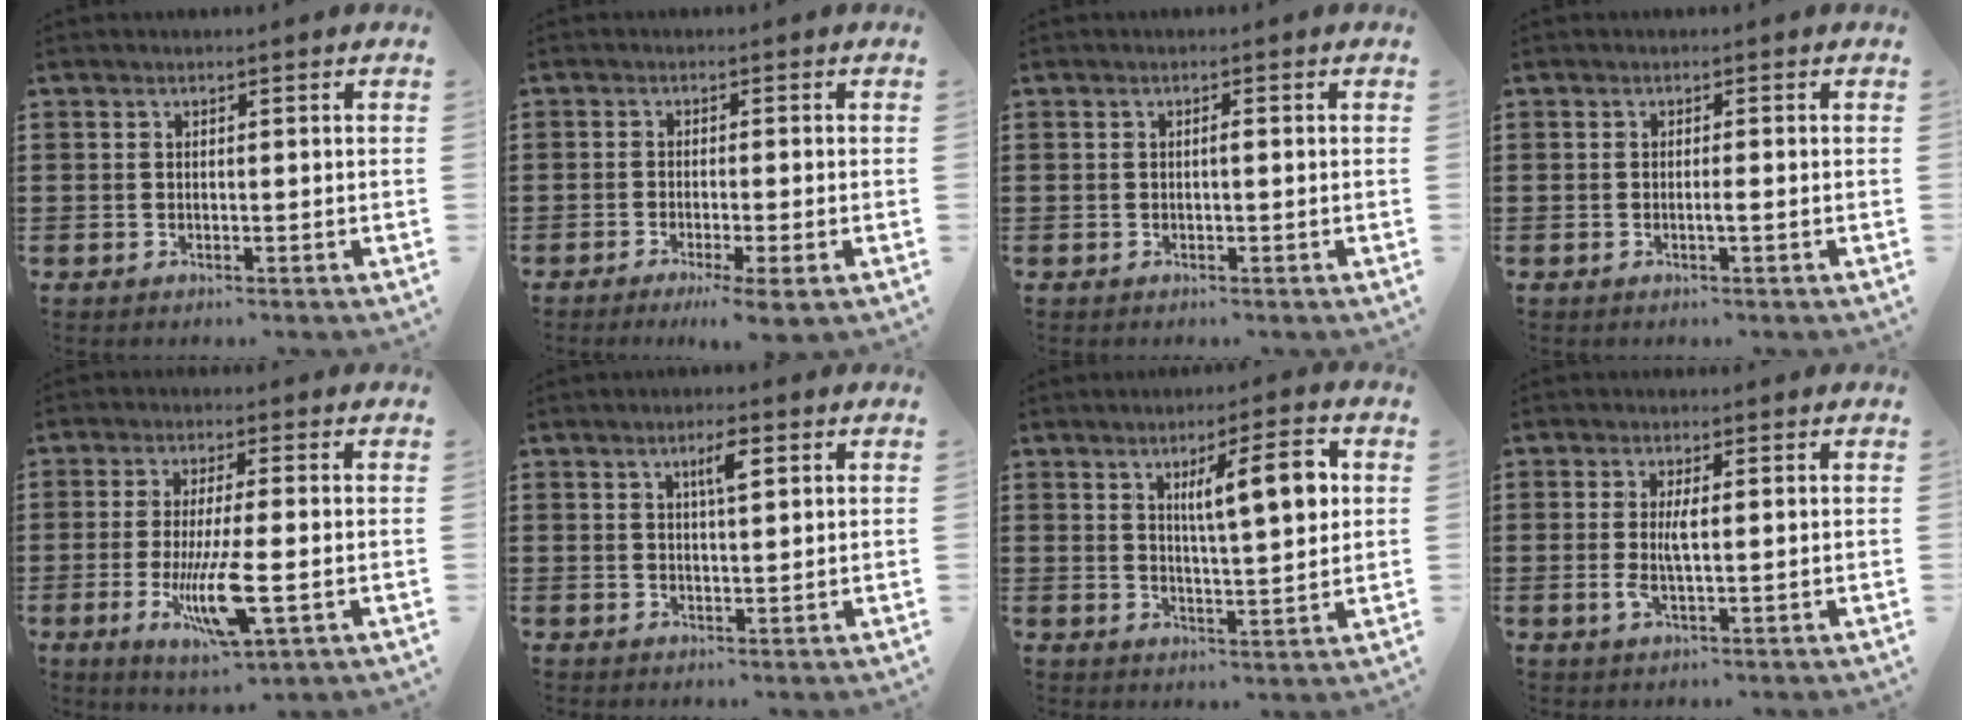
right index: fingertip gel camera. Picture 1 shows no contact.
{"total": 2.6, "force": [-1.8, -0.4, 1.8], "torque": [-0.029, -0.006, -0.031]}
{"total": 0.7, "force": [-0.1, 0.1, 0.7], "torque": [-0.013, -0.003, -0.001]}
{"total": 1.0, "force": [-0.4, -0.1, 0.9], "torque": [-0.022, -0.006, -0.009]}
{"total": 10.3, "force": [-2.7, 2.1, 9.8], "torque": [-0.196, -0.023, -0.047]}
{"total": 3.3, "force": [1.3, 0.6, 3.0], "torque": [-0.054, 0.004, 0.017]}
{"total": 8.6, "force": [2.6, 1.8, 8.0], "torque": [-0.133, -0.003, 0.036]}
{"total": 3.1, "force": [-0.1, 0.6, 3.0], "torque": [-0.062, -0.005, -0.005]}